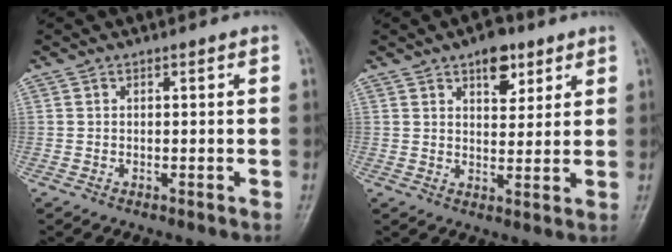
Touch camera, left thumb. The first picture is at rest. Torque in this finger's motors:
{"motor_torque": [1.03, 0.57, 0.53, -0.38, 0.01]}